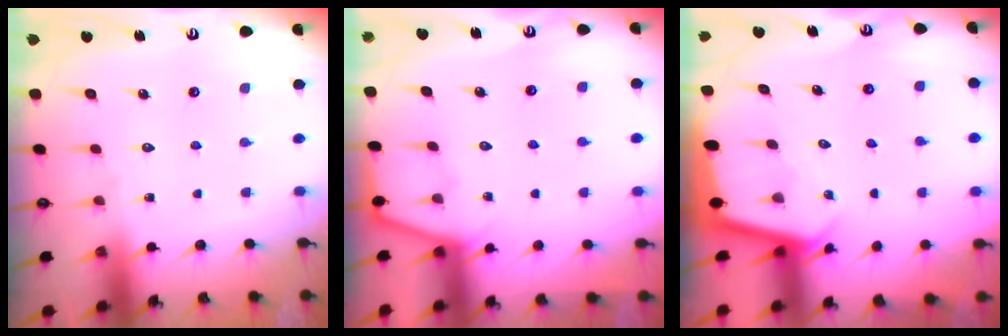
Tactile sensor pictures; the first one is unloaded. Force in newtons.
{"total": 4.2, "press": 4.2, "slide": 0.5}
{"total": 2.3, "press": 2.3, "slide": 0.1}